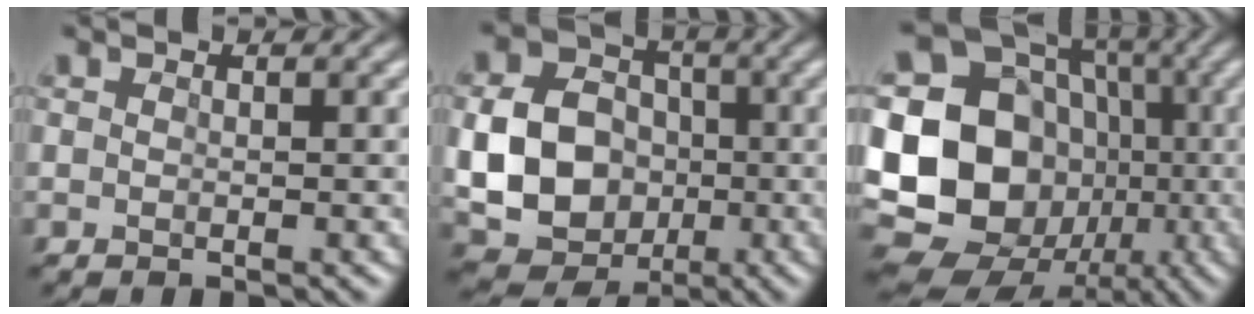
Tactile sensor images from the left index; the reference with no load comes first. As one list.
[{"total": 9.8, "force": [-1.1, 8.2, 5.2], "torque": [-0.091, -0.015, -0.032]}, {"total": 22.4, "force": [-2.1, 20.1, 9.8], "torque": [-0.213, 0.017, -0.071]}]